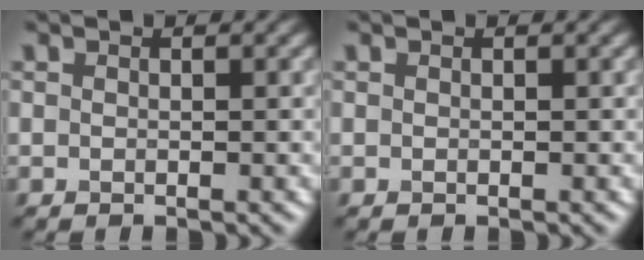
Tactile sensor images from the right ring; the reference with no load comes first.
{"total": 0.0}